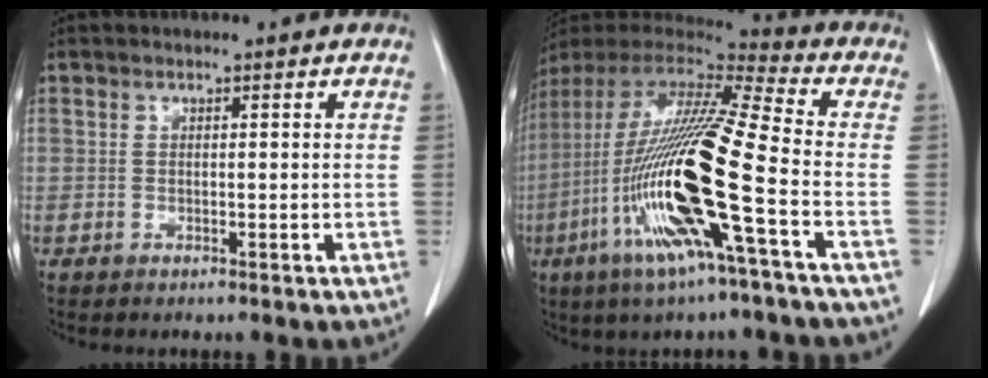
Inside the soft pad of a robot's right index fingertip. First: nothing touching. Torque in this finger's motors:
{"motor_torque": [2.14, 0.00, 0.84, 0.21]}